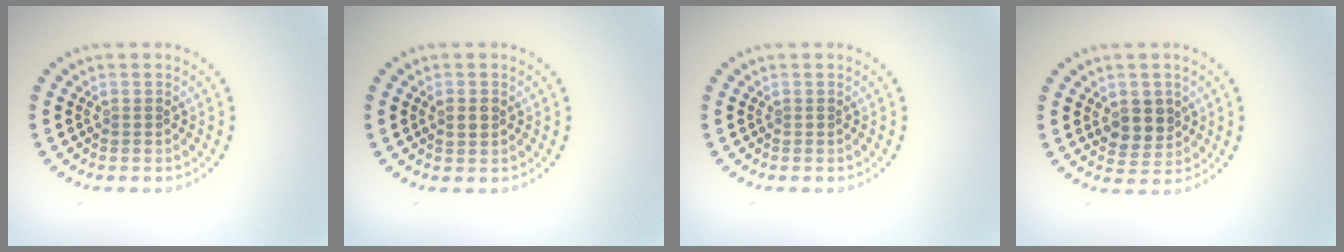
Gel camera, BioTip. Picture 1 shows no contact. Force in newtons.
{"total": 1.0, "press": 1.0, "slide": 0.1}
{"total": 0.0}
{"total": 2.9, "press": 2.7, "slide": 0.9}